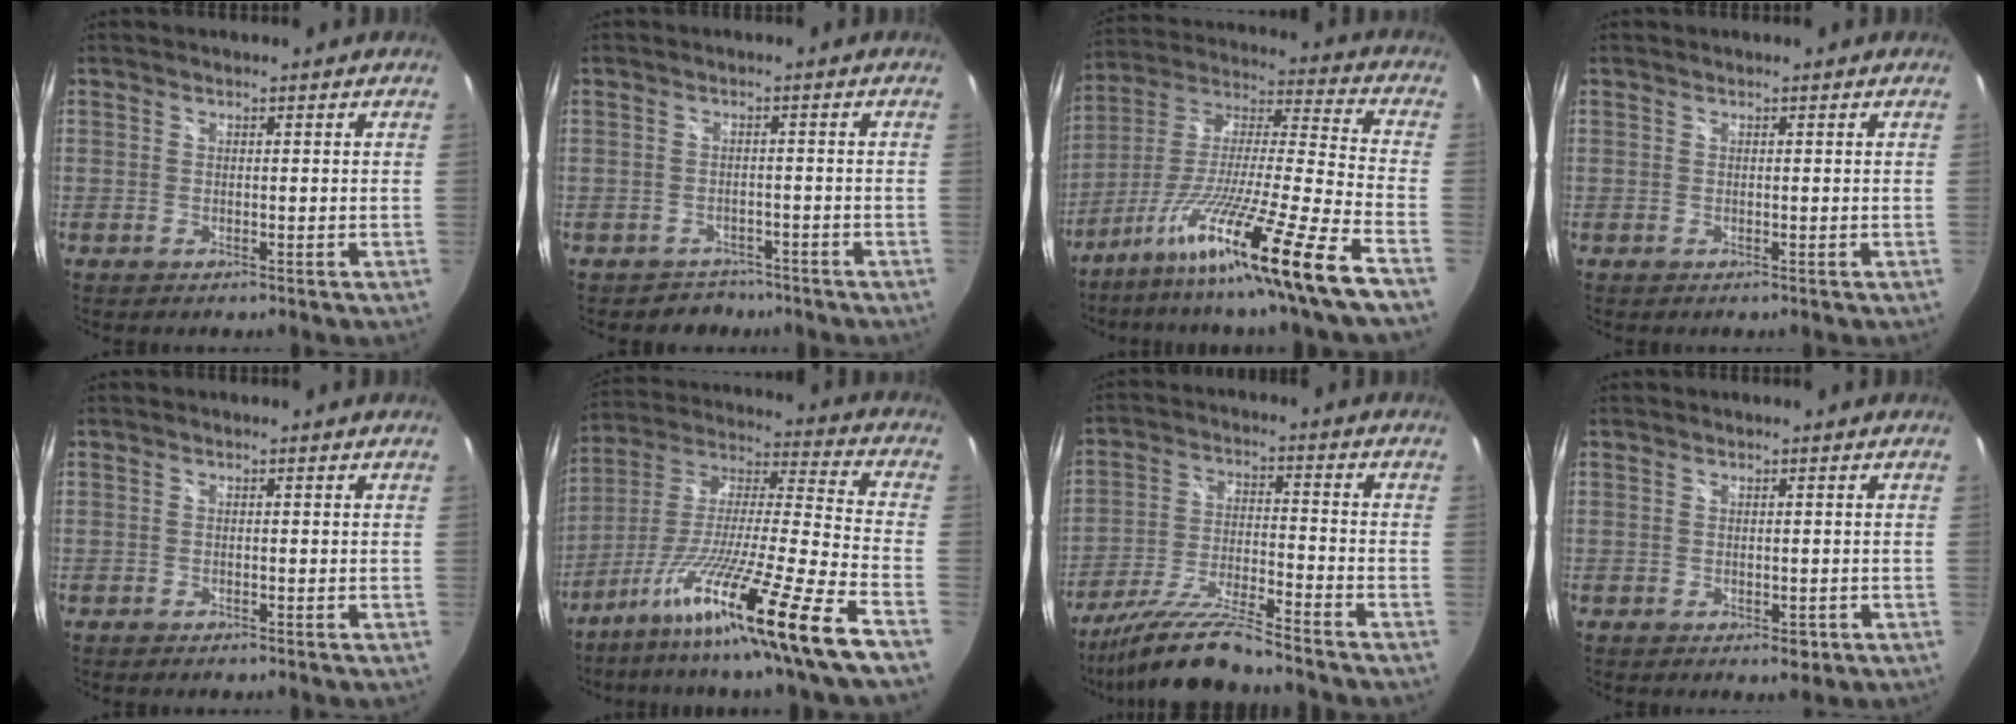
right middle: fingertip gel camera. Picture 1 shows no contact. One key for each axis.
{"total": 4.3, "fx": -3.3, "fy": 2.8, "fz": -0.2, "tx": -0.002, "ty": 0.011, "tz": -0.049}
{"total": 22.0, "fx": -15.4, "fy": -2.8, "fz": 15.4, "tx": -0.257, "ty": -0.057, "tz": -0.266}
{"total": 0.0}
{"total": 0.7, "fx": -0.6, "fy": 0.2, "fz": 0.2, "tx": -0.005, "ty": -0.004, "tz": -0.013}
{"total": 22.4, "fx": -15.6, "fy": -2.6, "fz": 15.8, "tx": -0.262, "ty": -0.057, "tz": -0.268}
{"total": 12.0, "fx": -10.7, "fy": -0.3, "fz": 5.4, "tx": -0.112, "ty": -0.012, "tz": -0.198}
{"total": 2.1, "fx": -0.9, "fy": 1.4, "fz": 1.3, "tx": -0.018, "ty": -0.005, "tz": -0.010}